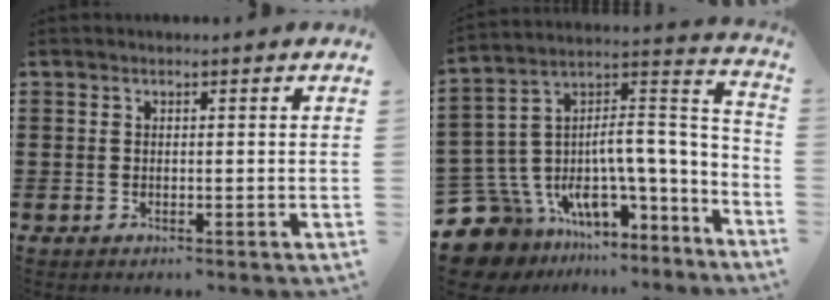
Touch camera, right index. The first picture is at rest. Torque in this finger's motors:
{"motor_torque": [1.02, -0.37, 0.47, 0.21]}